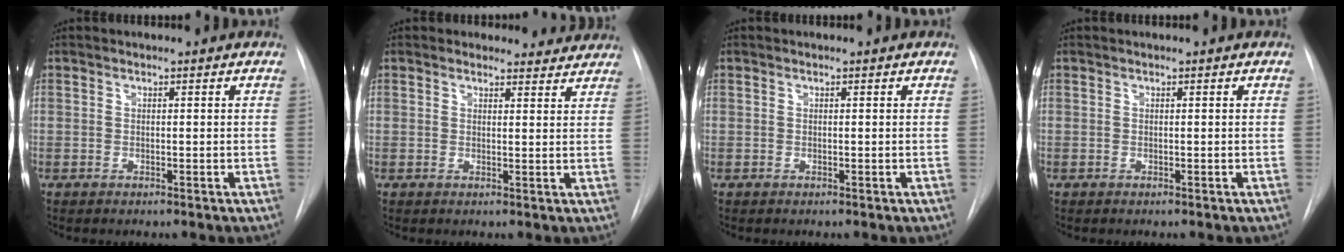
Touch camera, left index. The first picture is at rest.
{"total": 3.8, "force": [3.4, 1.6, -0.5], "torque": [0.019, -0.012, 0.020]}
{"total": 0.0}
{"total": 0.0}